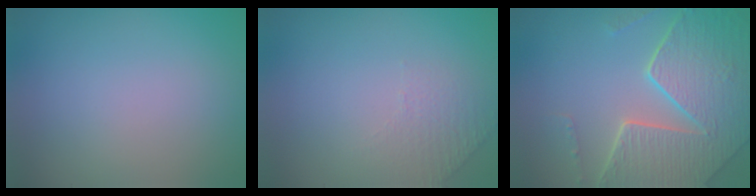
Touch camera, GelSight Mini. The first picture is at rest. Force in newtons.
{"total": 1.2, "press": 0.7, "slide": 0.9}
{"total": 8.0, "press": 5.7, "slide": 5.7}